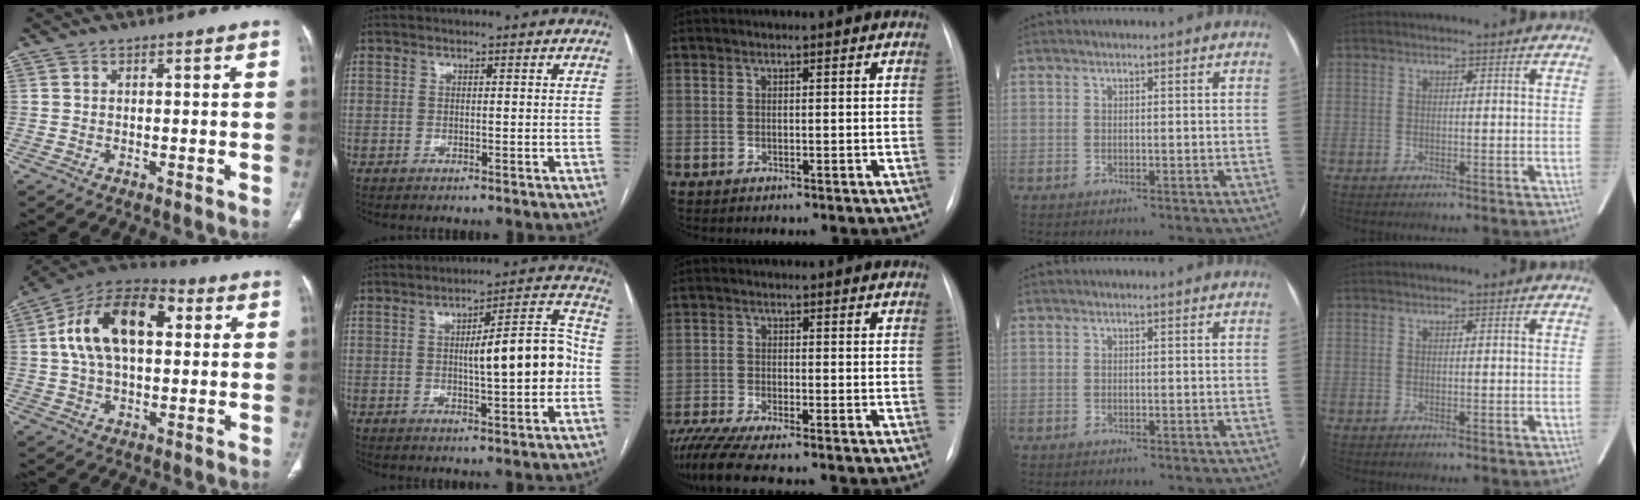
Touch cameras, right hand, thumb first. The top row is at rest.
{"thumb": {"total": 17.9, "force": [3.8, 10.1, 14.3], "torque": [-0.237, 0.026, 0.057]}, "index": {"total": 11.9, "force": [-0.6, 2.3, 11.6], "torque": [-0.161, 0.026, -0.006]}, "middle": {"total": 7.8, "force": [-6.6, -0.3, 4.2], "torque": [-0.077, -0.023, -0.110]}}